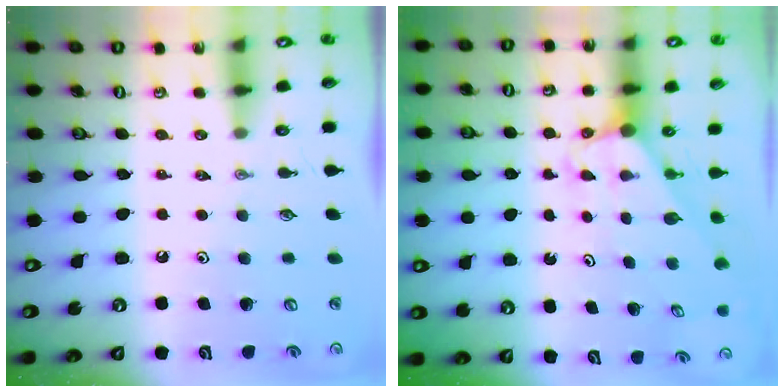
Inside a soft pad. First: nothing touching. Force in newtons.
{"total": 2.9, "press": 2.9, "slide": 0.1}